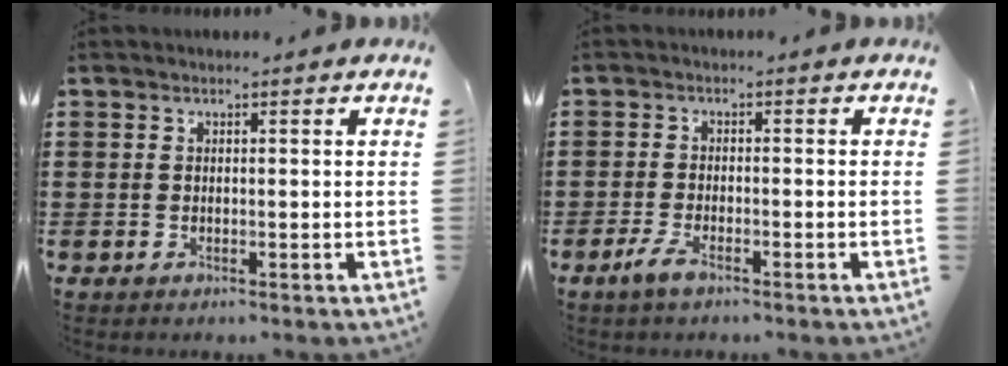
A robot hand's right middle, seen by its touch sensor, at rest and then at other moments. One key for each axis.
{"total": 2.7, "fx": -1.7, "fy": 0.6, "fz": 2.1, "tx": -0.057, "ty": -0.006, "tz": -0.037}